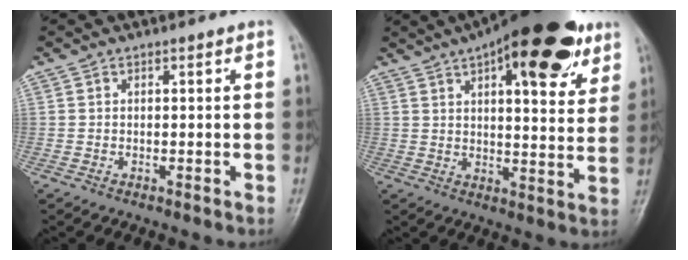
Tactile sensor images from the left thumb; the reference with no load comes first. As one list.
[{"total": 22.2, "force": [12.4, 8.2, 16.5], "torque": [-0.208, -0.019, 0.175]}]